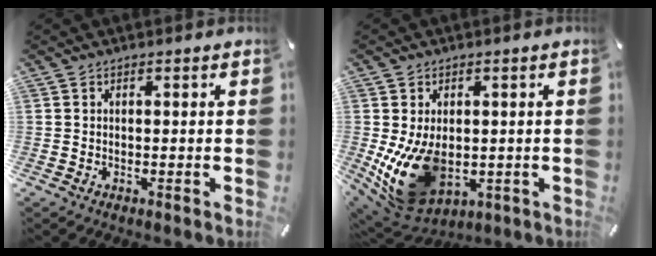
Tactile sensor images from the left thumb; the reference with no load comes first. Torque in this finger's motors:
{"motor_torque": [2.30, 2.46, 1.82, 0.44, 0.37]}